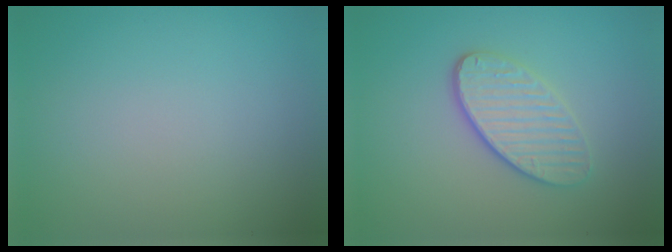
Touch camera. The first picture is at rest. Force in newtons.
{"total": 3.6, "press": 3.1, "slide": 1.9}